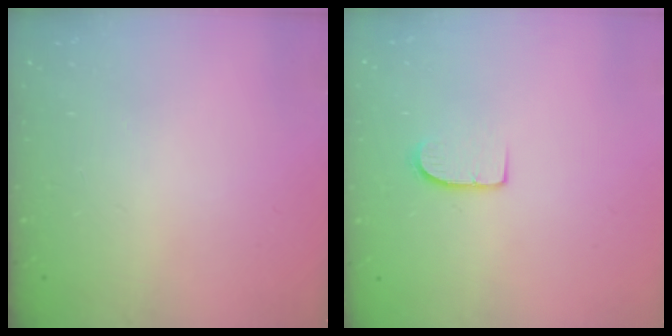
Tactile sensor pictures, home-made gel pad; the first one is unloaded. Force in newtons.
{"total": 6.6, "press": 6.6, "slide": 0.5}